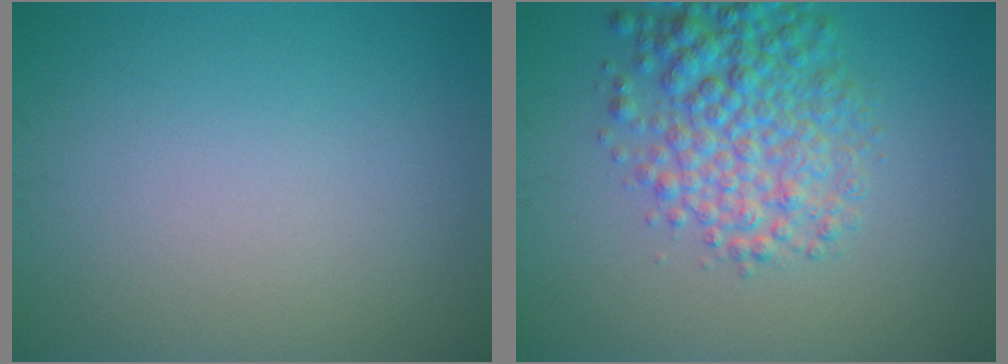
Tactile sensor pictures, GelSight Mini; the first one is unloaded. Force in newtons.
{"total": 5.9, "press": 5.9, "slide": 0.2}